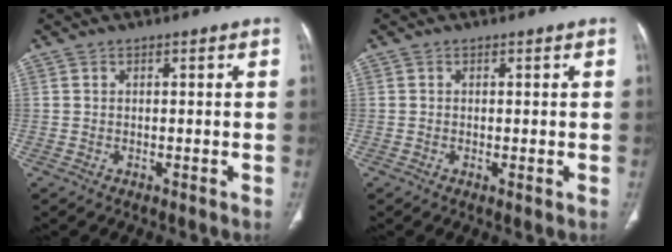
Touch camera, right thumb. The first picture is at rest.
{"total": 0.8, "force": [-0.2, 0.2, 0.8], "torque": [-0.019, -0.004, -0.003]}